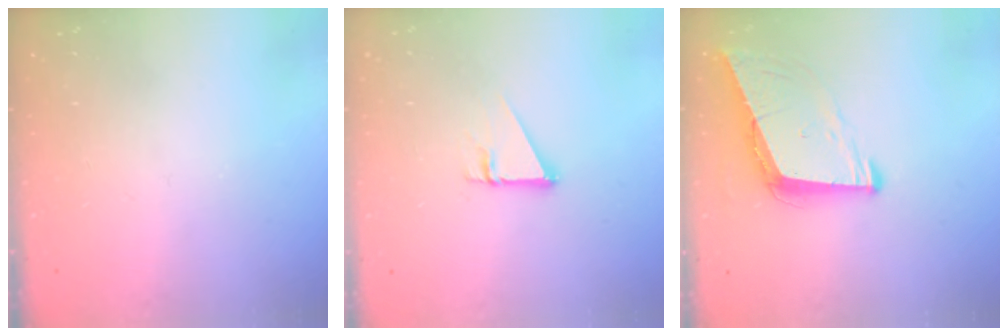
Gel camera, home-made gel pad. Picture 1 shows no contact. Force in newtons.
{"total": 2.7, "press": 2.7, "slide": 0.1}
{"total": 8.8, "press": 7.9, "slide": 3.8}